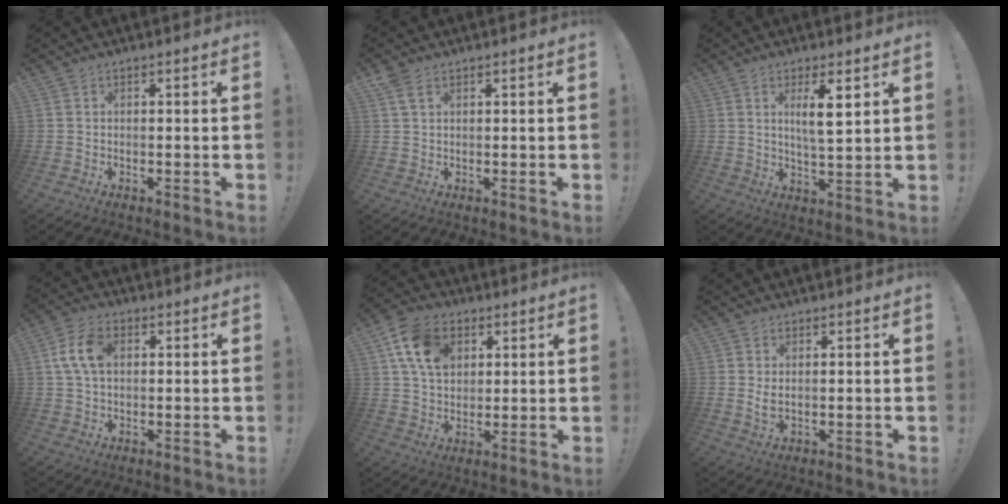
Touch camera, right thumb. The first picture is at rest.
{"total": 3.6, "force": [2.1, 1.8, 2.2], "torque": [-0.040, -0.005, 0.041]}
{"total": 7.7, "force": [3.2, 1.2, 6.9], "torque": [-0.115, -0.011, 0.048]}
{"total": 9.2, "force": [1.8, 5.8, 6.9], "torque": [-0.131, 0.008, 0.037]}
{"total": 13.8, "force": [5.4, 9.9, 7.9], "torque": [-0.138, -0.006, 0.106]}
{"total": 3.0, "force": [0.7, 1.3, 2.6], "torque": [-0.039, -0.008, 0.009]}